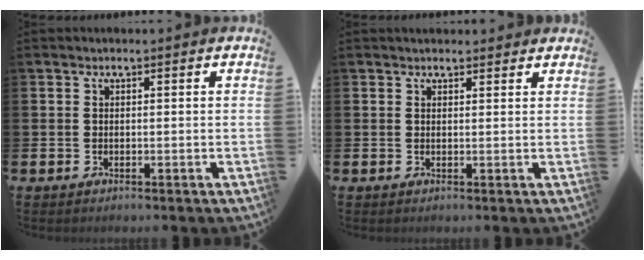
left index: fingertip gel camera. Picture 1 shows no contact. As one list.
[{"total": 1.5, "force": [1.4, 0.5, 0.1], "torque": [0.007, -0.001, 0.024]}]